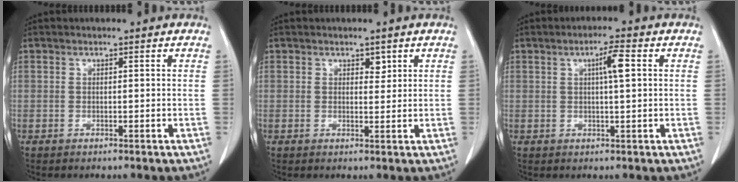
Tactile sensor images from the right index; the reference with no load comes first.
{"total": 1.5, "force": [0.9, 0.8, 0.9], "torque": [-0.009, -0.003, 0.013]}
{"total": 3.8, "force": [1.0, 0.1, 3.7], "torque": [-0.063, 0.004, 0.015]}